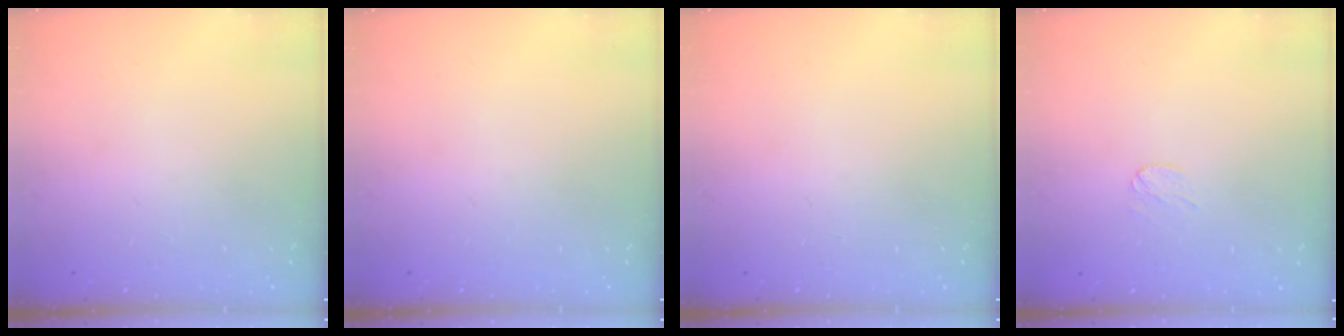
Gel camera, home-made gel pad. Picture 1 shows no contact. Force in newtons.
{"total": 0.0}
{"total": 0.0}
{"total": 2.6, "press": 2.5, "slide": 0.3}